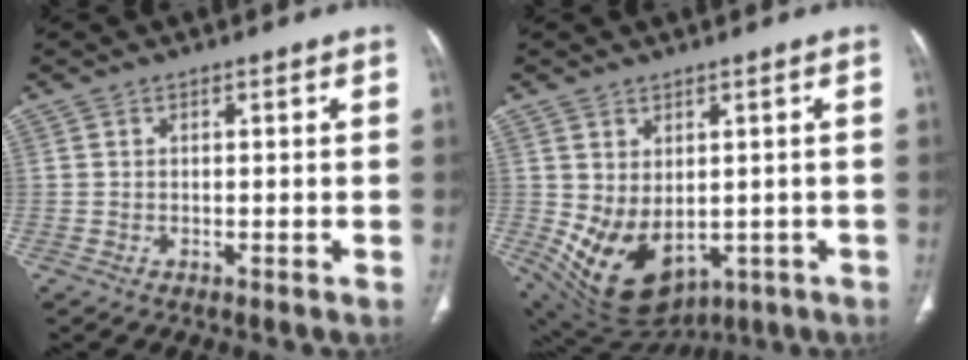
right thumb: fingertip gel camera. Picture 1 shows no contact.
{"total": 12.4, "force": [-1.8, 8.3, 9.0], "torque": [-0.145, -0.009, 0.008]}